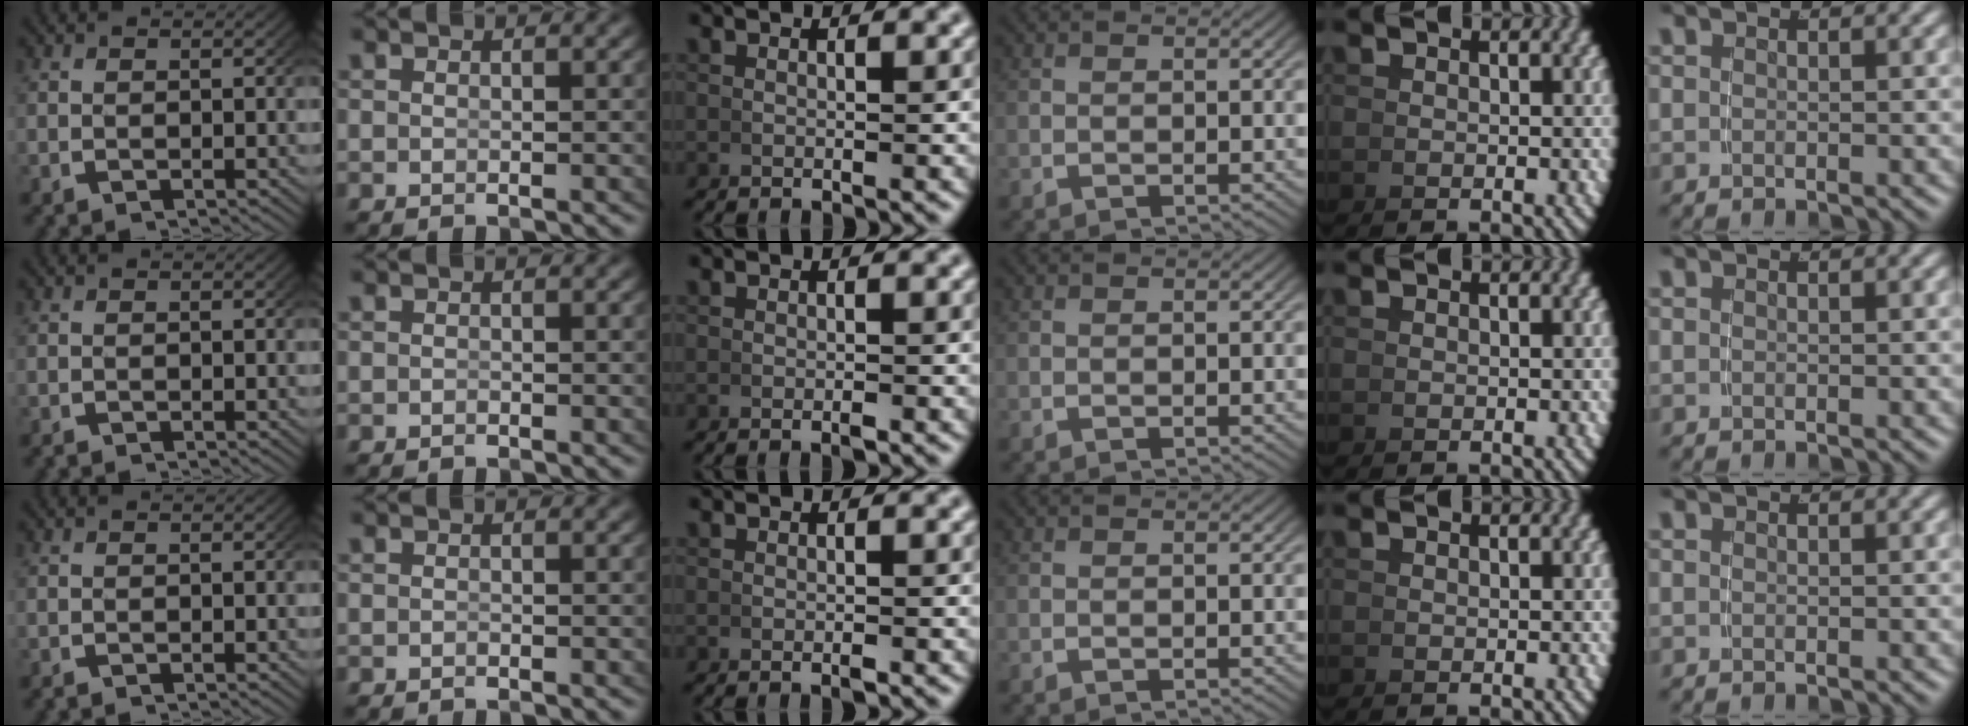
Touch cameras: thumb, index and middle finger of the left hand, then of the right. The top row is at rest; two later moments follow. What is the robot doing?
{"motion": "grasp_and_lifting", "object": "calculator"}